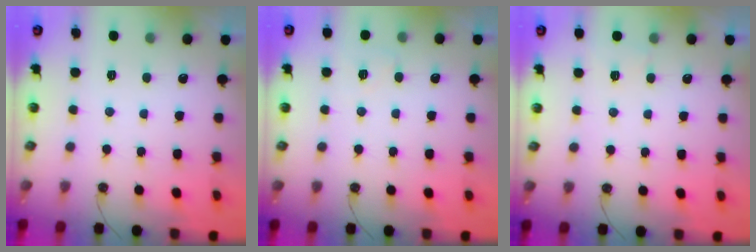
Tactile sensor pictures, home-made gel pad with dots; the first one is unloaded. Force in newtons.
{"total": 5.1, "press": 4.5, "slide": 2.3}
{"total": 3.2, "press": 2.5, "slide": 2.0}